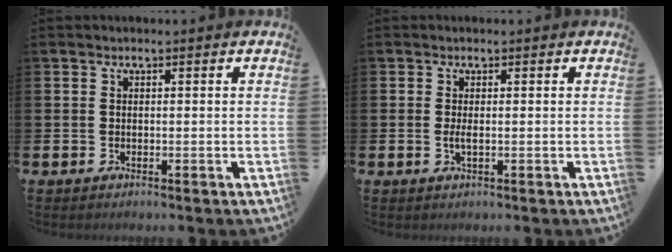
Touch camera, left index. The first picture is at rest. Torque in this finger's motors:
{"motor_torque": [0.37, 0.05, 0.00, 0.03]}